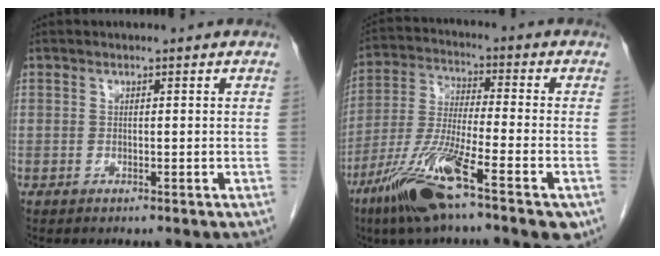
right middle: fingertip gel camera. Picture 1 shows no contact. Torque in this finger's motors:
{"motor_torque": [1.21, -0.92, 0.27, 0.18]}